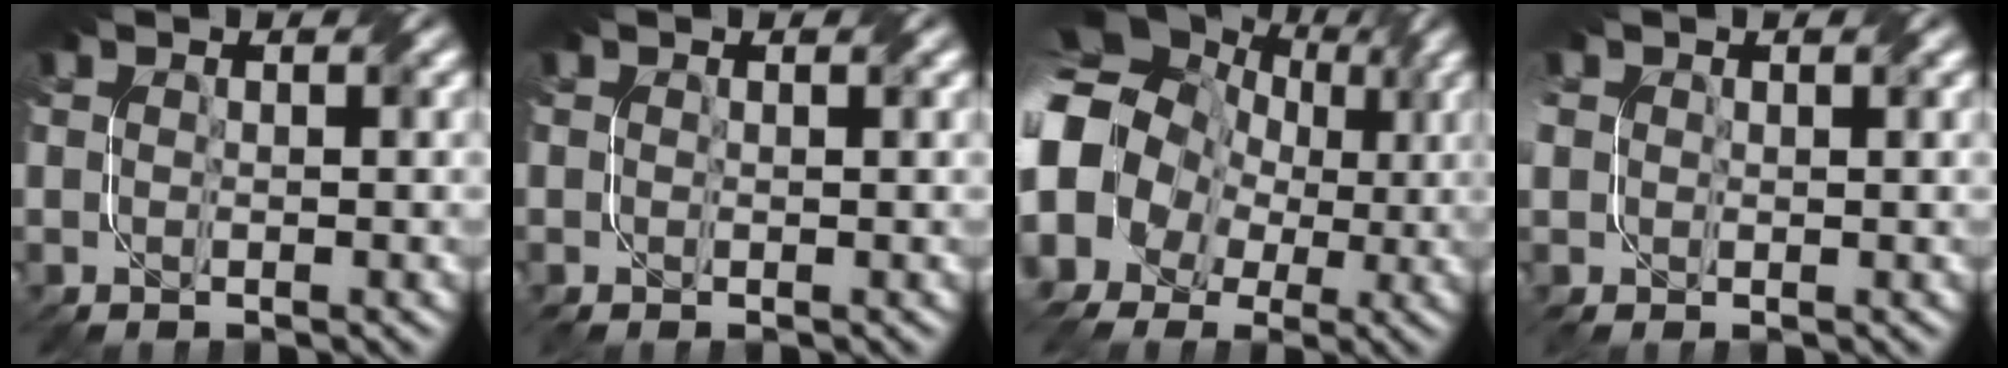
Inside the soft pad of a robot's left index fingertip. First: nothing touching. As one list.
[{"total": 0.0}, {"total": 13.7, "force": [0.5, 11.8, 7.0], "torque": [-0.154, 0.000, -0.022]}, {"total": 1.8, "force": [0.6, 1.4, 0.9], "torque": [-0.016, 0.003, 0.014]}]